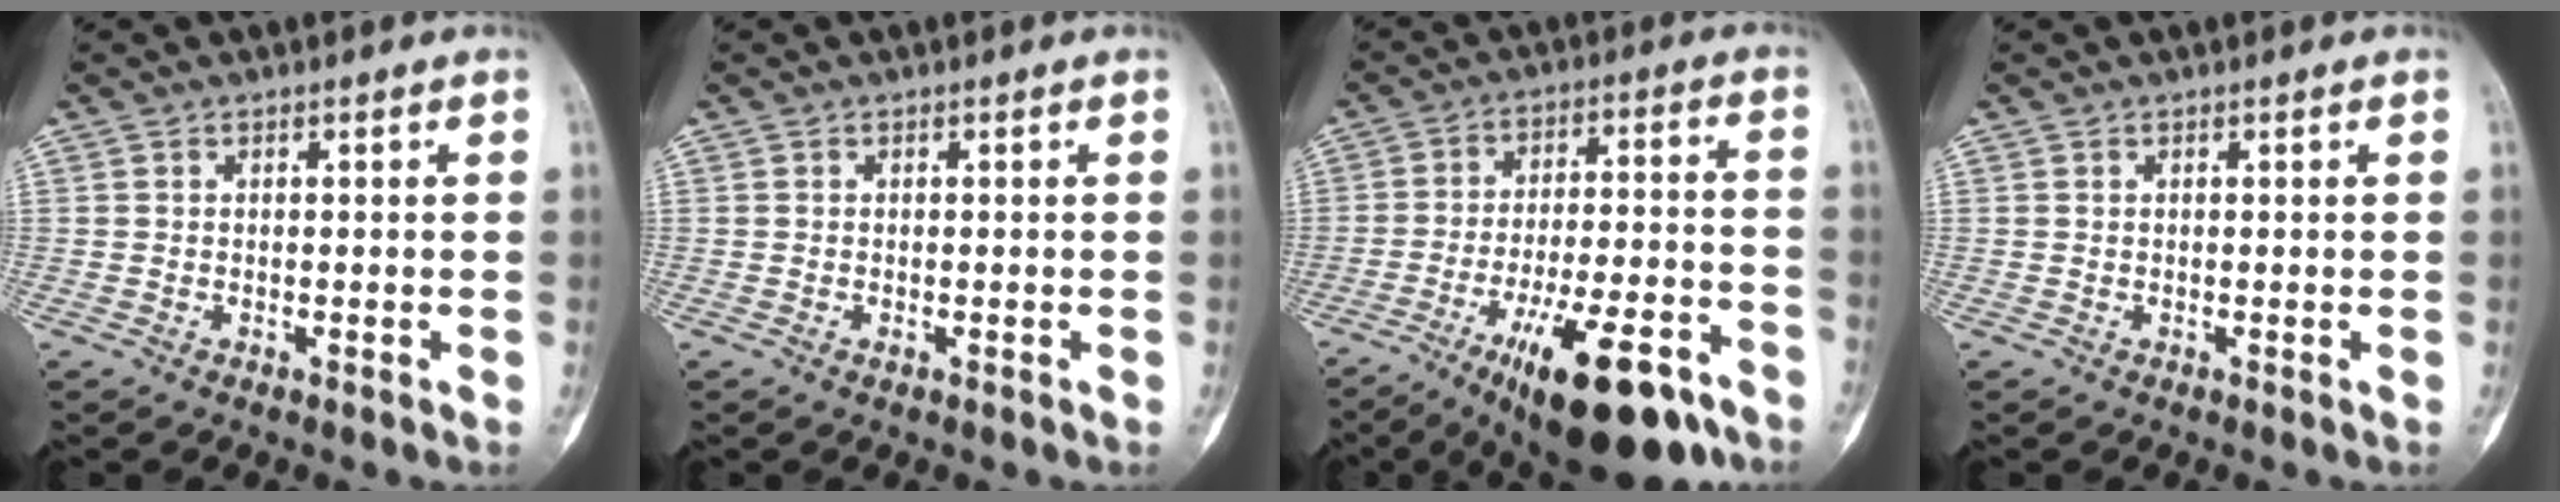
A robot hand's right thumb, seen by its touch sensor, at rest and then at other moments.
{"total": 0.6, "force": [-0.3, 0.4, 0.3], "torque": [0.000, 0.002, -0.006]}
{"total": 20.4, "force": [-12.0, 6.7, 15.1], "torque": [-0.204, 0.061, -0.184]}
{"total": 0.0}